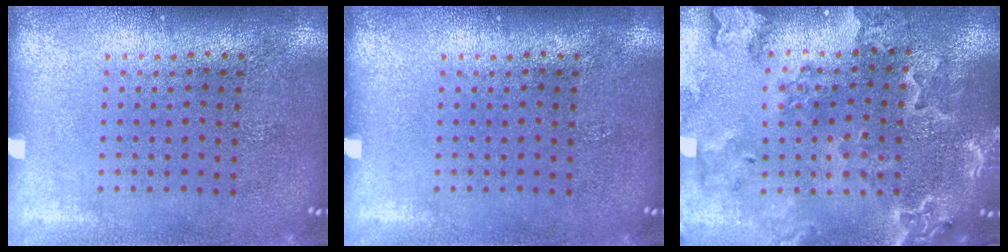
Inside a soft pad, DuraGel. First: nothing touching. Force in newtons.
{"total": 0.0}
{"total": 2.0, "press": 2.0, "slide": 0.2}